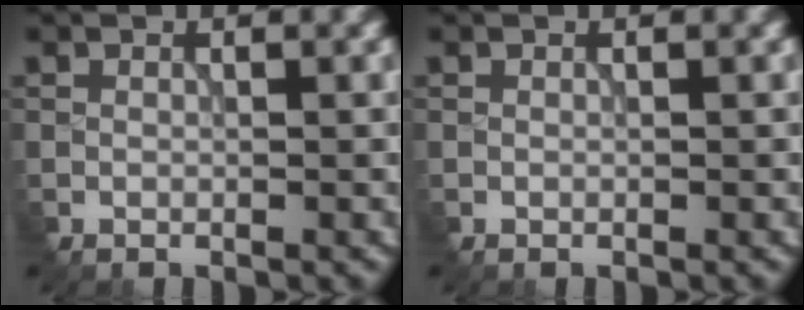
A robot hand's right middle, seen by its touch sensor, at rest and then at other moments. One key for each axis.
{"total": 0.0}